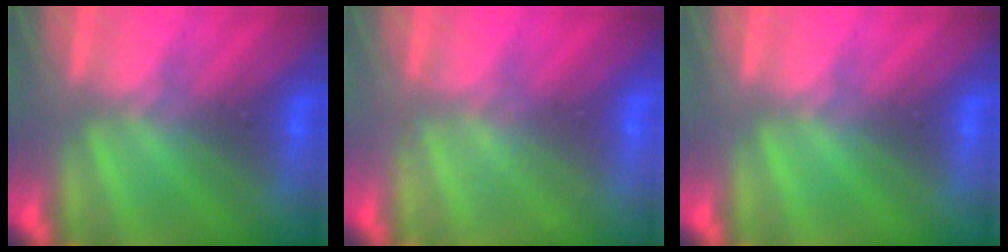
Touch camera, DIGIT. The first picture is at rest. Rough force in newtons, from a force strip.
{"total": 1.9}
{"total": 0.0}